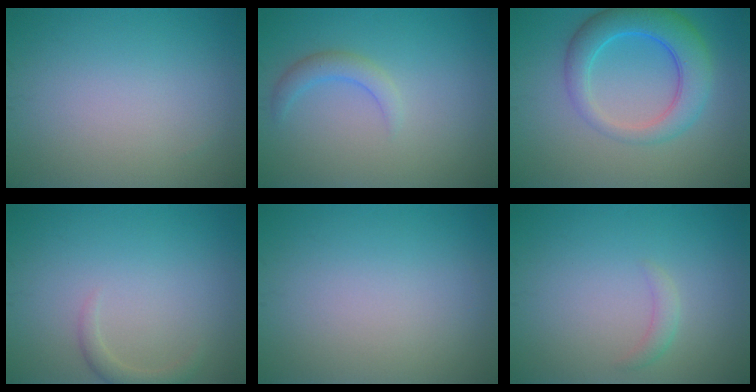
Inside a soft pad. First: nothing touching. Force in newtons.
{"total": 1.9, "press": 1.9, "slide": 0.2}
{"total": 5.8, "press": 5.8, "slide": 0.4}
{"total": 1.4, "press": 1.4, "slide": 0.1}
{"total": 0.0}
{"total": 1.1, "press": 1.1, "slide": 0.0}